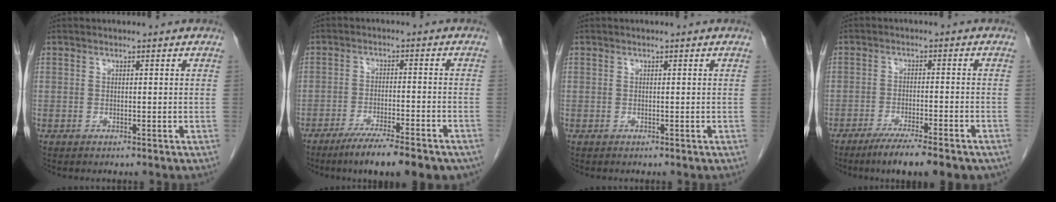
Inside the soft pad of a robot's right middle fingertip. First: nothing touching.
{"total": 13.0, "force": [-10.1, 1.8, 8.1], "torque": [-0.103, -0.018, -0.149]}
{"total": 0.0}
{"total": 10.3, "force": [-7.9, 1.0, 6.5], "torque": [-0.090, -0.020, -0.116]}